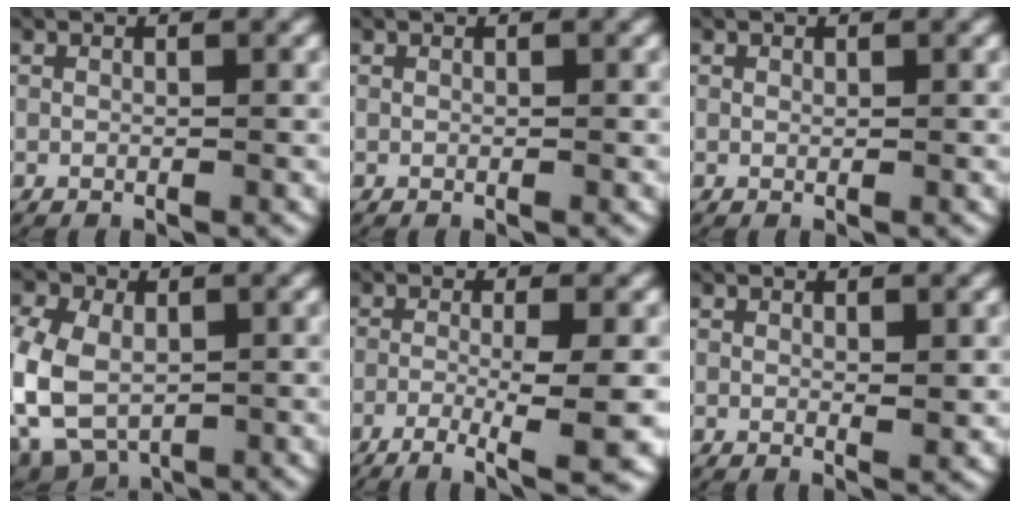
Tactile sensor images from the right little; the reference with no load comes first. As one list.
[{"total": 0.0}, {"total": 0.0}, {"total": 9.7, "force": [-2.1, 8.1, 4.9], "torque": [-0.148, -0.045, -0.018]}, {"total": 9.0, "force": [-6.9, 1.6, 5.5], "torque": [-0.089, -0.037, -0.091]}, {"total": 0.7, "force": [0.3, 0.1, 0.7], "torque": [-0.007, -0.009, 0.007]}]